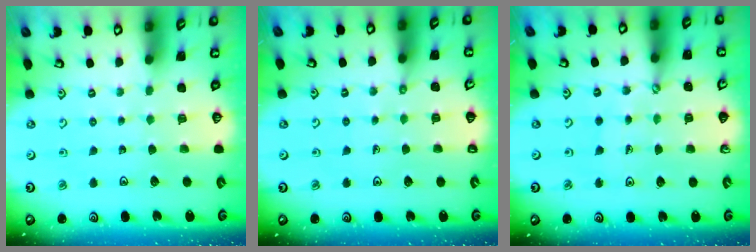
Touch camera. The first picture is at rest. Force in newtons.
{"total": 3.8, "press": 3.7, "slide": 0.6}
{"total": 1.0, "press": 1.0, "slide": 0.2}